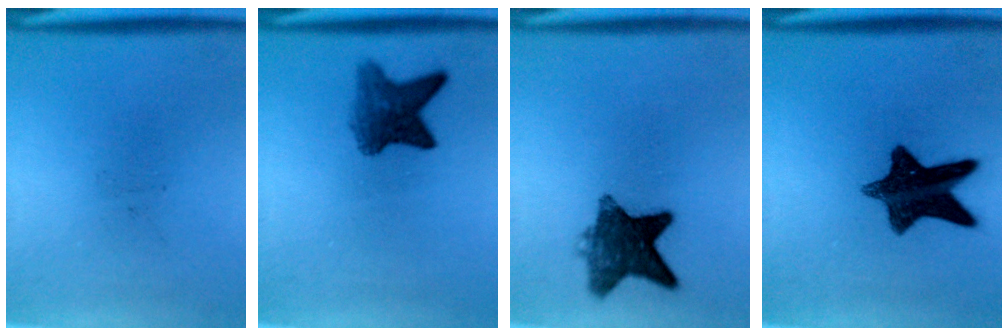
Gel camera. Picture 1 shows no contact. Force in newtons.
{"total": 5.6}
{"total": 8.5}
{"total": 11.8}